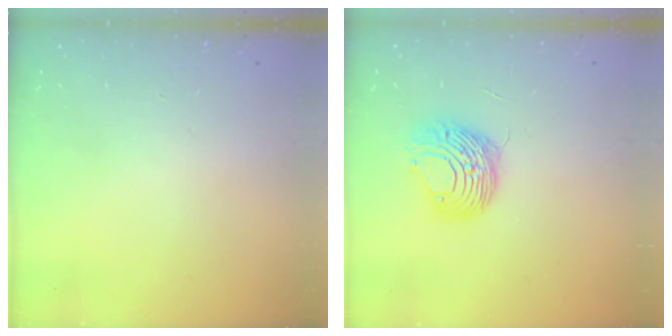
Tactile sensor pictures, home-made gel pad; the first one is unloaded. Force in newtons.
{"total": 10.6, "press": 10.5, "slide": 1.0}